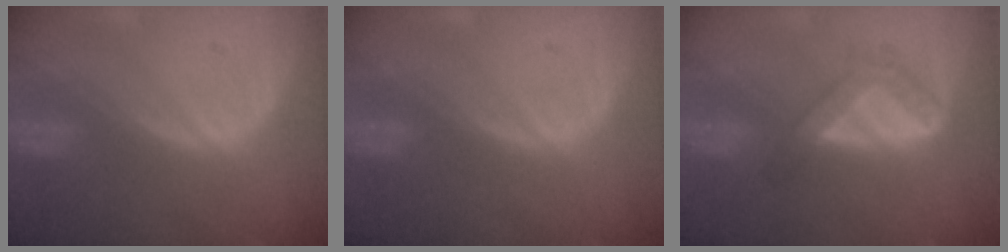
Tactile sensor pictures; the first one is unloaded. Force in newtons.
{"total": 0.0}
{"total": 4.8, "press": 4.3, "slide": 2.1}